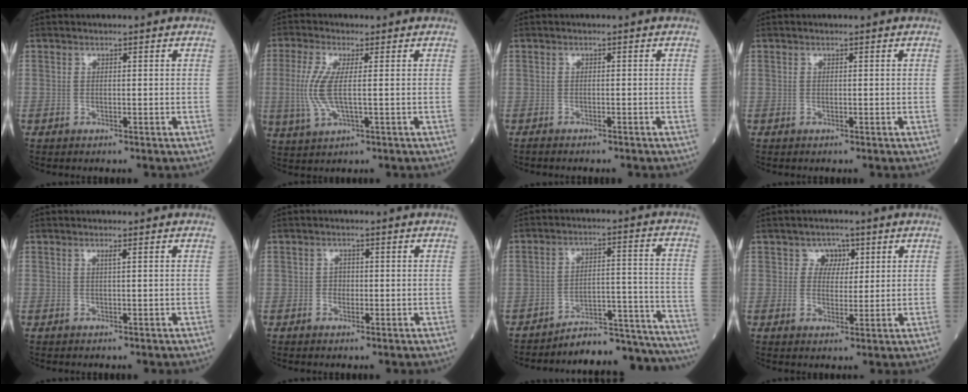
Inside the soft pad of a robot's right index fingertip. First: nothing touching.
{"total": 6.7, "force": [0.1, 1.5, 6.5], "torque": [-0.165, -0.007, 0.001]}
{"total": 3.0, "force": [-2.6, 0.6, 1.3], "torque": [-0.022, -0.005, -0.029]}
{"total": 0.0}
{"total": 0.7, "force": [0.4, -0.2, 0.6], "torque": [-0.014, -0.002, 0.008]}
{"total": 1.4, "force": [-0.1, 1.2, 0.7], "torque": [-0.008, 0.003, -0.002]}
{"total": 16.4, "force": [-16.2, 1.7, 1.9], "torque": [0.010, 0.052, -0.217]}
{"total": 1.5, "force": [0.8, 1.2, 0.5], "torque": [0.000, -0.001, 0.009]}